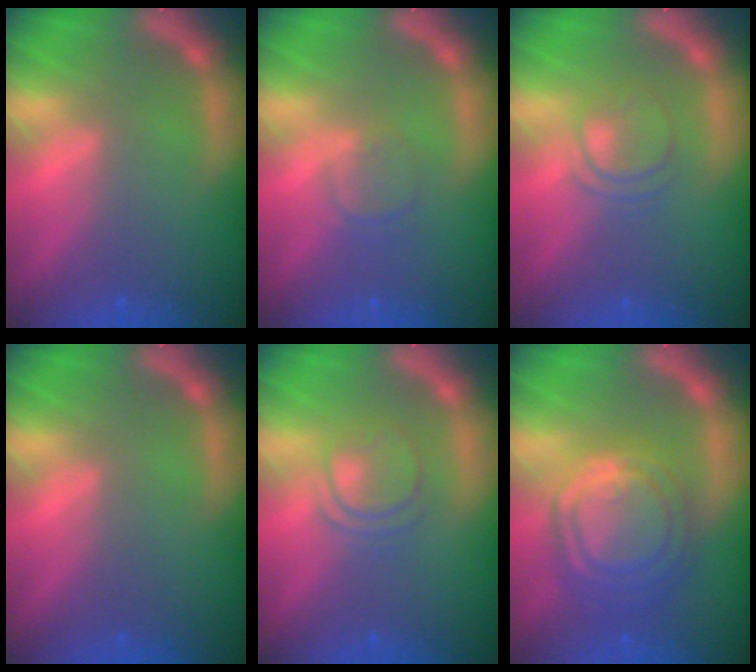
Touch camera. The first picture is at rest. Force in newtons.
{"total": 1.9}
{"total": 3.0}
{"total": 0.0}
{"total": 3.5}
{"total": 10.0}